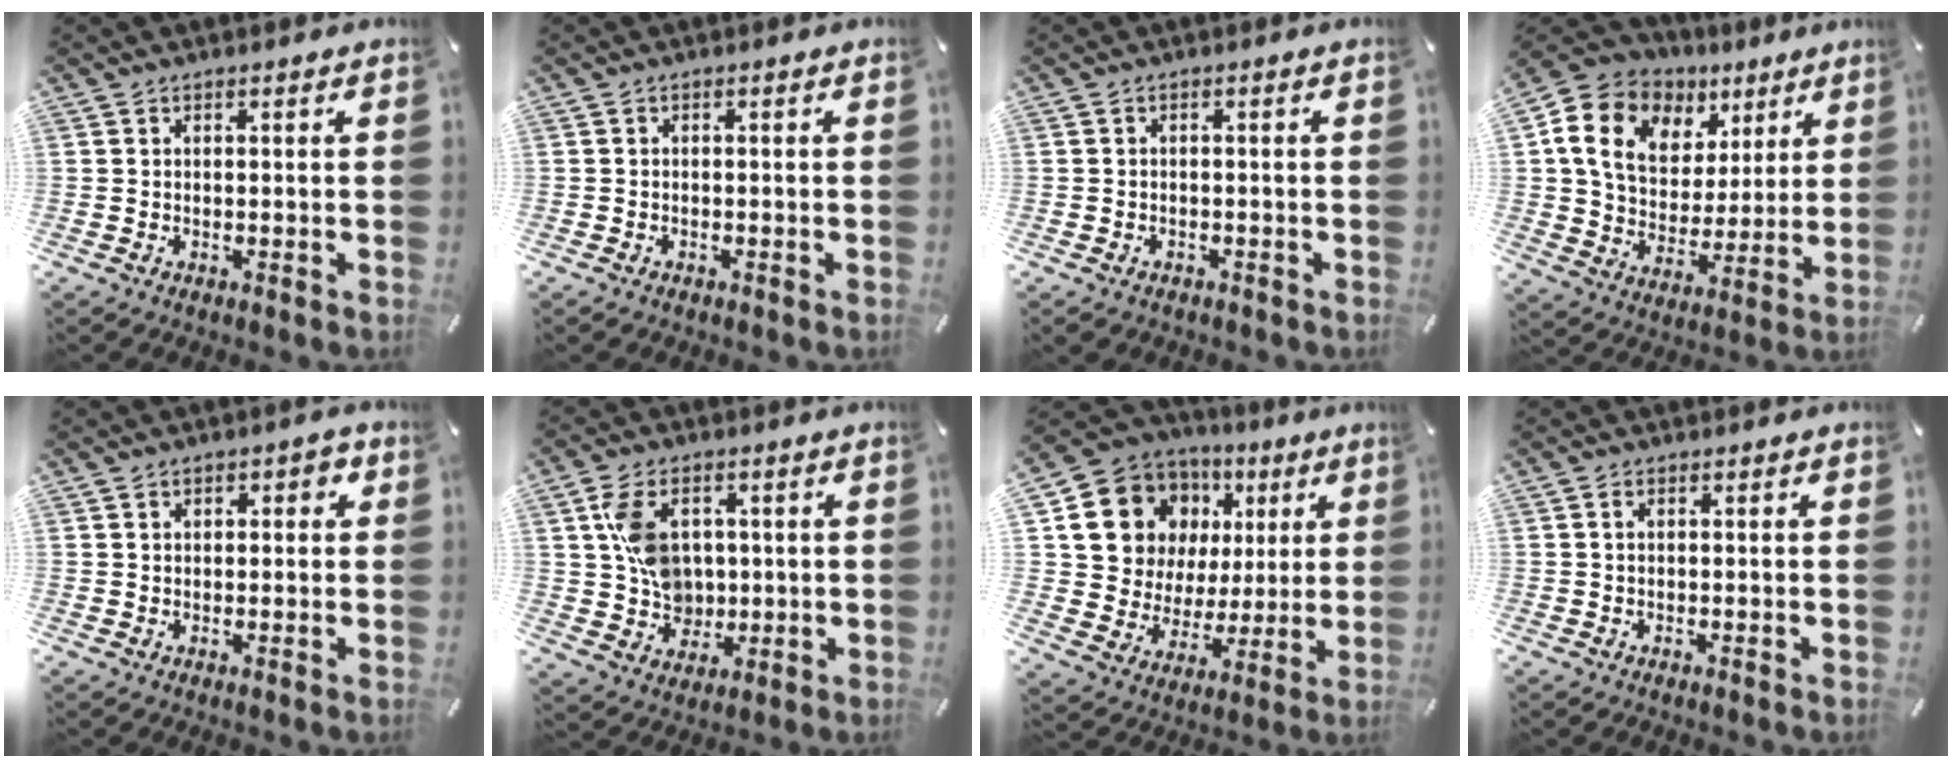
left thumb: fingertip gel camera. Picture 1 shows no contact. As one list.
[{"total": 0.7, "force": [-0.7, 0.2, 0.2], "torque": [-0.004, 0.001, -0.015]}, {"total": 1.7, "force": [-1.4, 0.8, 0.4], "torque": [-0.017, 0.004, -0.033]}, {"total": 14.4, "force": [6.3, 11.1, 6.5], "torque": [-0.124, -0.015, 0.121]}, {"total": 1.9, "force": [0.2, 1.5, 1.3], "torque": [-0.017, 0.005, -0.001]}, {"total": 11.1, "force": [1.8, 8.9, 6.4], "torque": [-0.125, 0.014, 0.040]}, {"total": 12.9, "force": [5.2, 11.3, 3.6], "torque": [-0.064, -0.038, 0.106]}, {"total": 1.1, "force": [0.1, 0.6, 0.9], "torque": [-0.019, 0.003, 0.001]}]